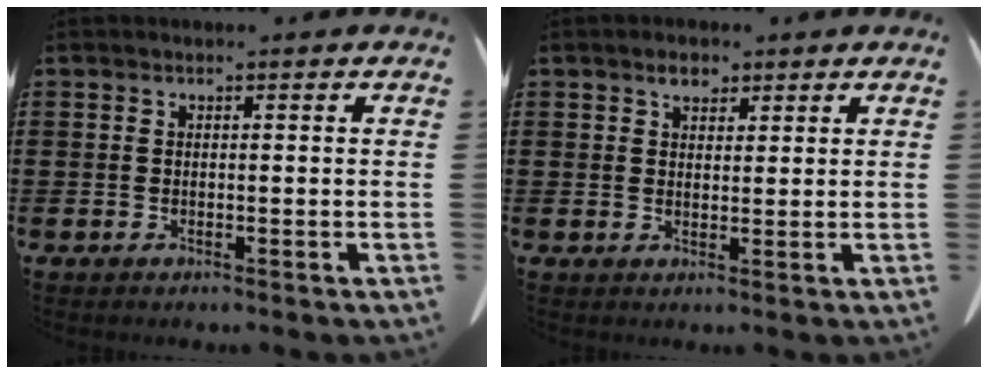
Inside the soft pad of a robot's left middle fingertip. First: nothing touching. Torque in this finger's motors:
{"motor_torque": [1.75, 0.38, 0.09, 0.03]}